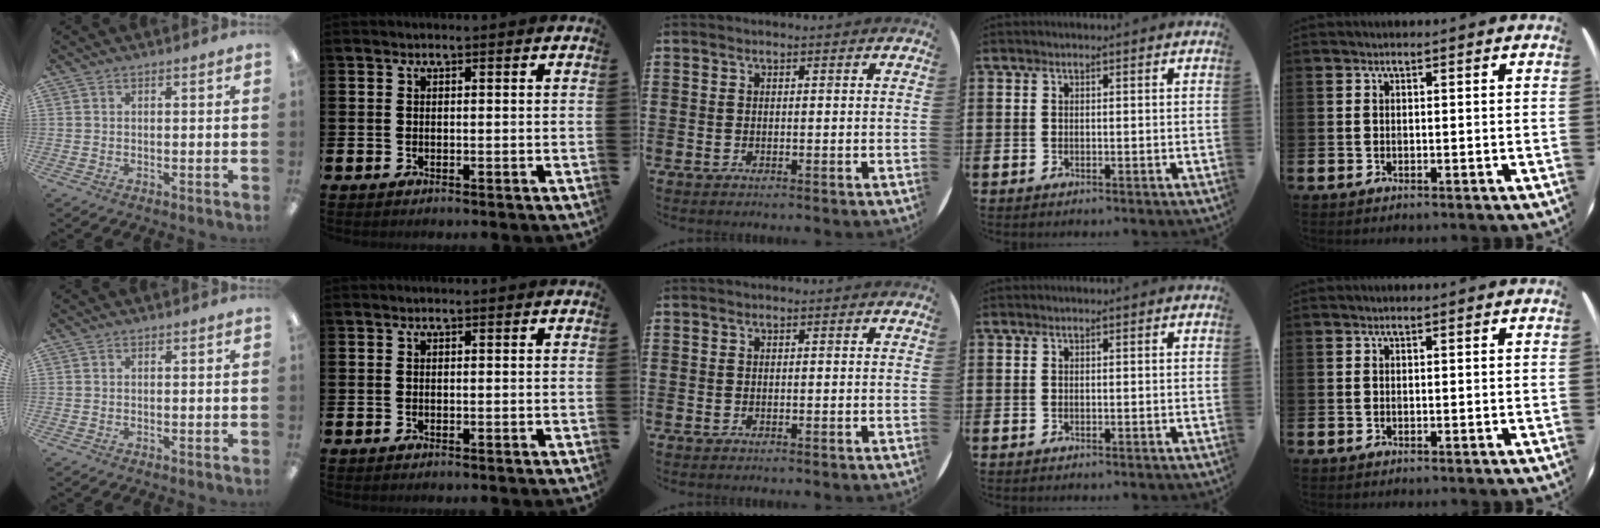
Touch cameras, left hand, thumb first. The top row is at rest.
{}